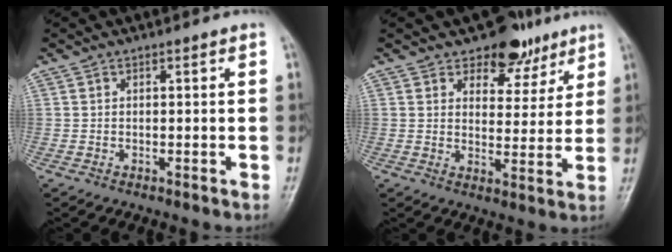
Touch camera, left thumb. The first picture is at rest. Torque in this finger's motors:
{"motor_torque": [0.06, 0.07, -0.13, -0.15, -0.08]}